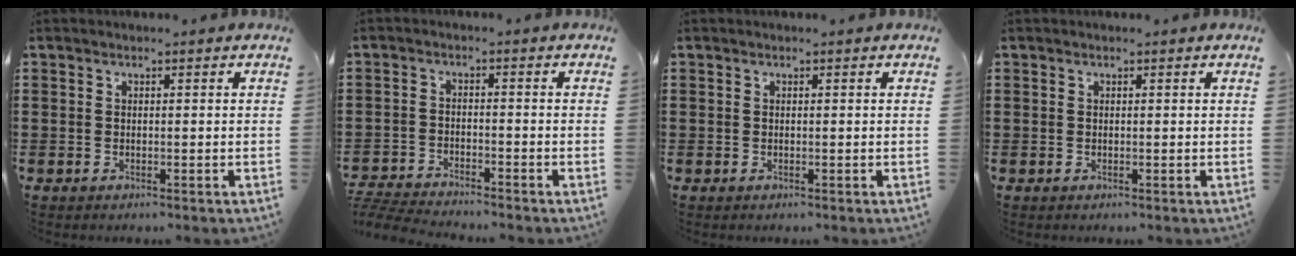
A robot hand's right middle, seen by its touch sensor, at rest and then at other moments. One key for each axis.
{"total": 4.4, "fx": -4.3, "fy": 0.3, "fz": 0.5, "tx": -0.030, "ty": -0.004, "tz": -0.096}
{"total": 0.0}
{"total": 0.0}